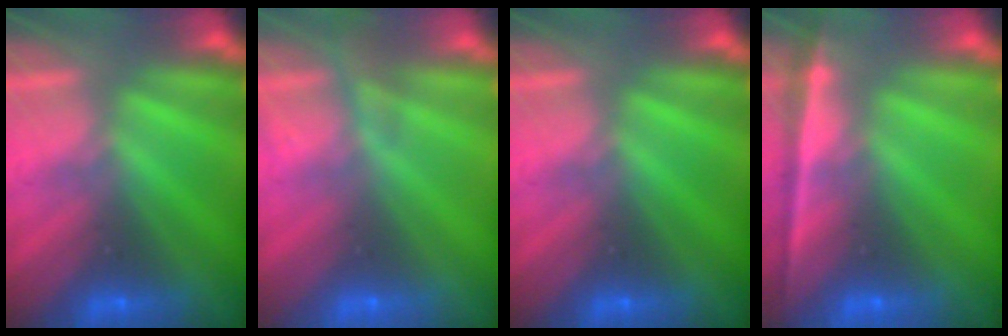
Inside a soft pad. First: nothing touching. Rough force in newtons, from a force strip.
{"total": 2.3}
{"total": 0.0}
{"total": 1.9}